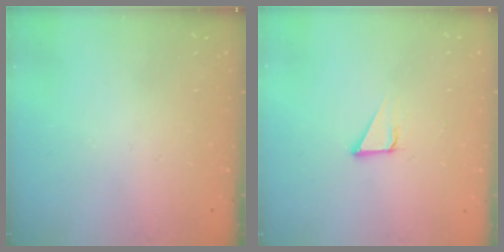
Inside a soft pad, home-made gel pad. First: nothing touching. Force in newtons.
{"total": 3.3, "press": 3.3, "slide": 0.1}